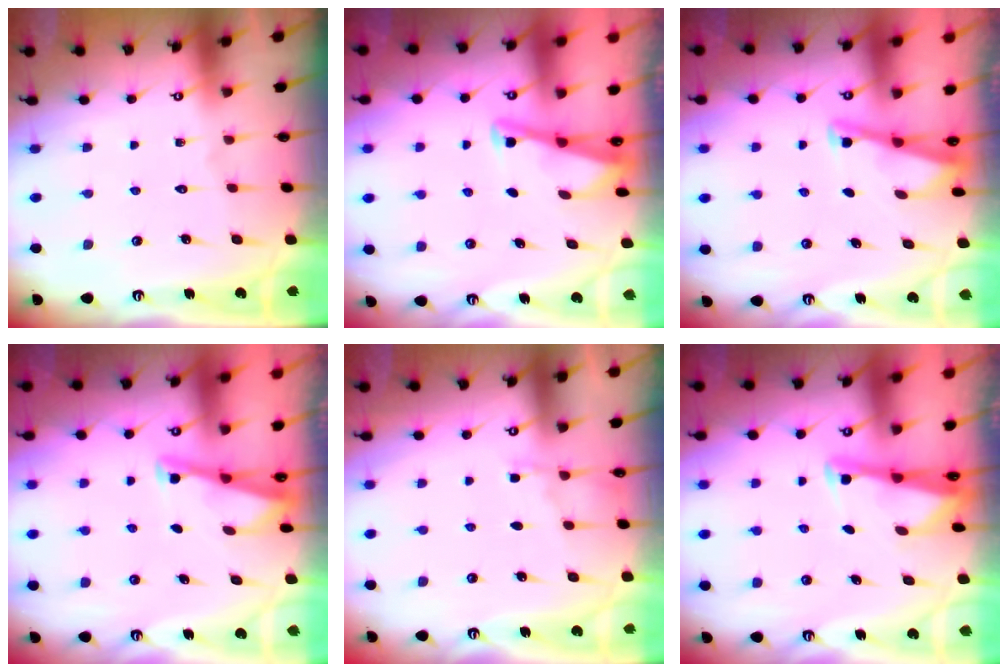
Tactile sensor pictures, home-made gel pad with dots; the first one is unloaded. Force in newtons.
{"total": 3.0, "press": 2.9, "slide": 0.3}
{"total": 2.8, "press": 2.8, "slide": 0.3}
{"total": 2.5, "press": 2.5, "slide": 0.2}
{"total": 3.6, "press": 3.6, "slide": 0.5}
{"total": 2.5, "press": 2.5, "slide": 0.1}